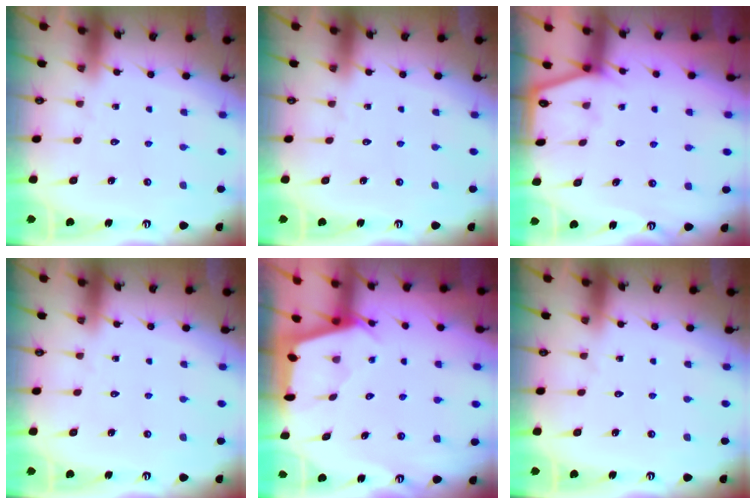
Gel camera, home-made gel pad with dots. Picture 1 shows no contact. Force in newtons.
{"total": 0.0}
{"total": 2.4, "press": 2.4, "slide": 0.4}
{"total": 0.0}
{"total": 2.5, "press": 2.5, "slide": 0.3}
{"total": 0.0}